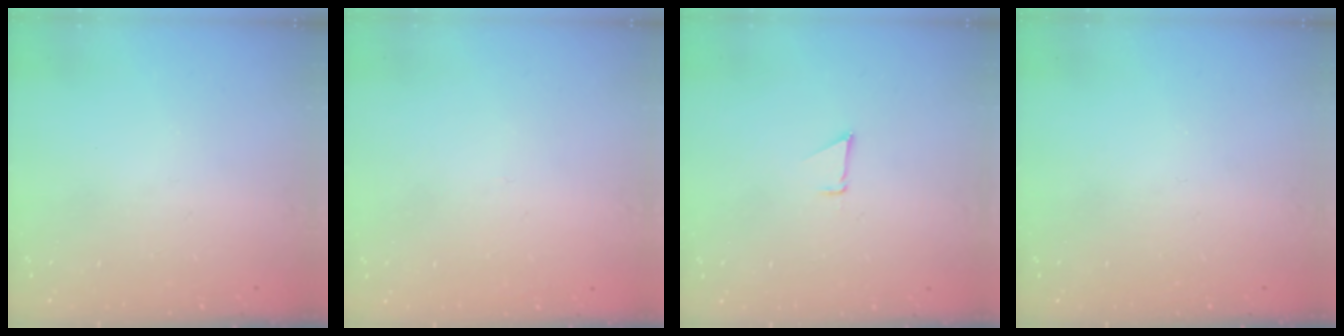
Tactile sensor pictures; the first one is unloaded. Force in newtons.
{"total": 2.6, "press": 2.6, "slide": 0.2}
{"total": 0.9, "press": 0.9, "slide": 0.1}
{"total": 0.0}